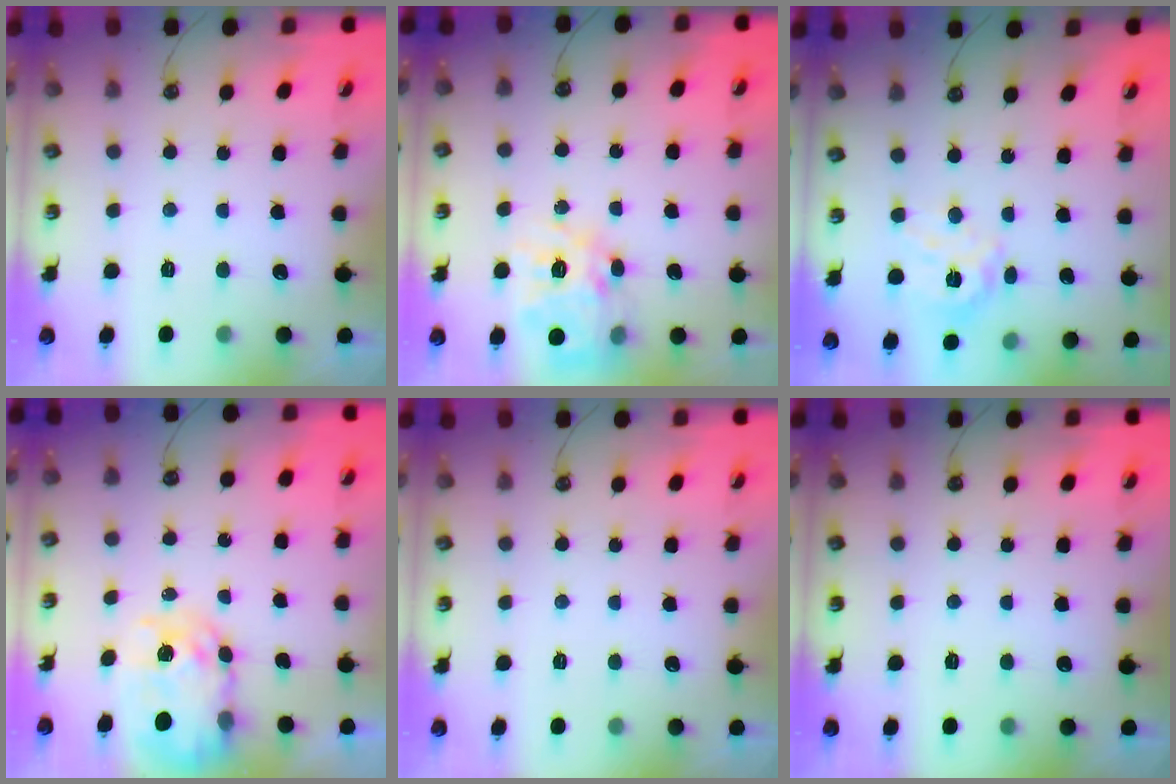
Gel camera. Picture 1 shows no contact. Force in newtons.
{"total": 15.1, "press": 15.0, "slide": 1.6}
{"total": 12.8, "press": 12.8, "slide": 1.1}
{"total": 9.0, "press": 8.9, "slide": 0.7}
{"total": 0.0}
{"total": 0.0}